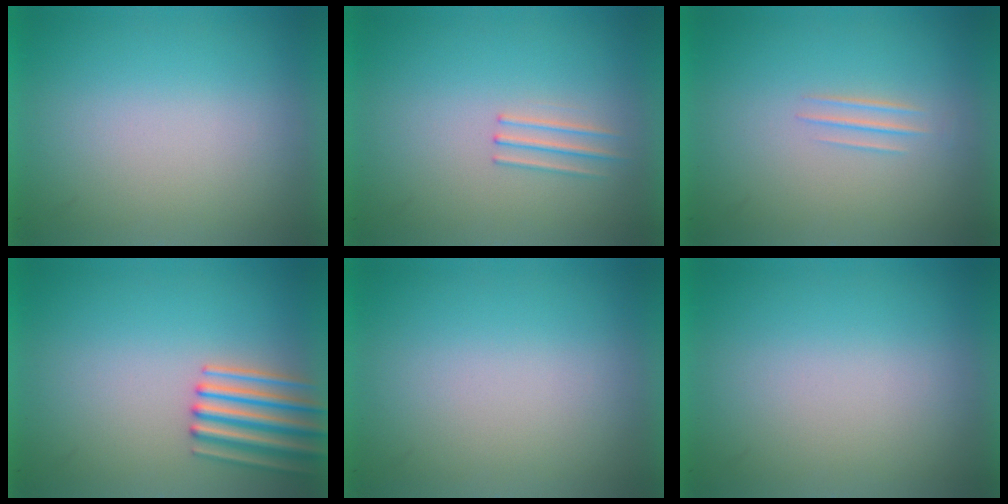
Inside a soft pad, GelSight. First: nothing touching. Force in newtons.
{"total": 1.2}
{"total": 1.0}
{"total": 3.4}
{"total": 0.0}
{"total": 0.0}